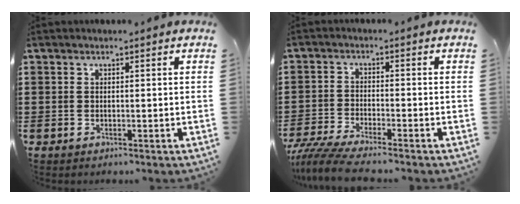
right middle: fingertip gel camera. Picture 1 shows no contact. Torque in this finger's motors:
{"motor_torque": [1.15, -0.57, 0.21, 0.17]}